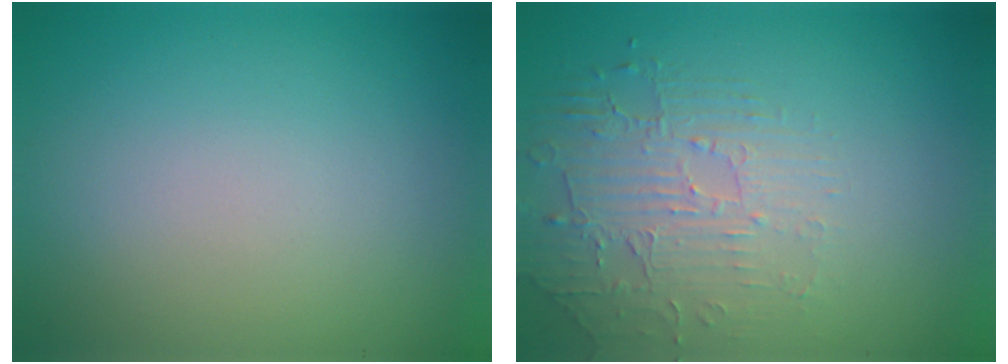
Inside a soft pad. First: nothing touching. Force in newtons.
{"total": 2.2, "press": 1.7, "slide": 1.5}